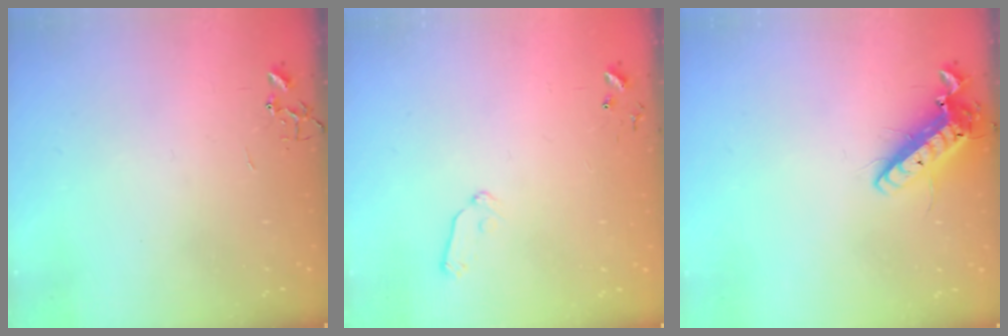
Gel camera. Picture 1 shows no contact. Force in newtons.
{"total": 6.5, "press": 6.4, "slide": 1.0}
{"total": 14.7, "press": 14.4, "slide": 2.9}